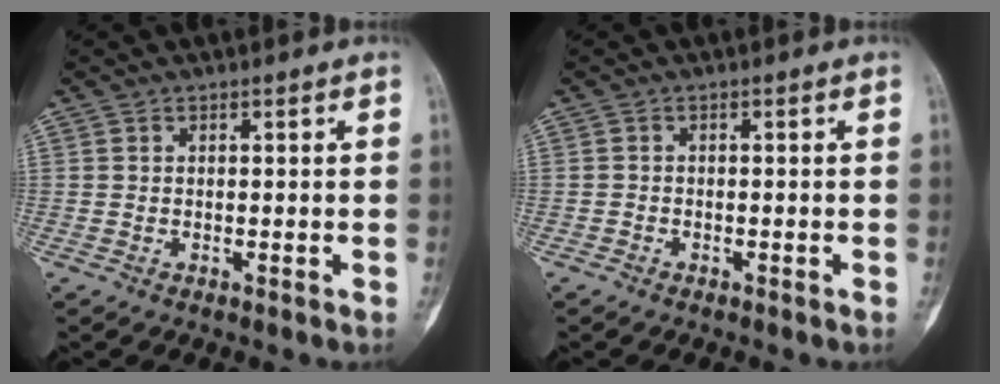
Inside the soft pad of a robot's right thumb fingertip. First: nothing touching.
{"total": 0.7, "force": [-0.5, 0.5, -0.2], "torque": [0.001, 0.003, -0.014]}